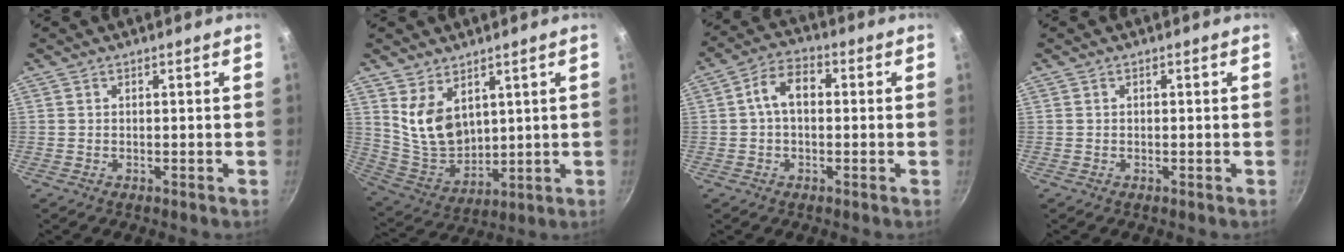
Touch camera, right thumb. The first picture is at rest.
{"total": 10.2, "force": [4.7, 6.4, 6.4], "torque": [-0.096, -0.047, 0.109]}
{"total": 7.1, "force": [0.6, 4.6, 5.4], "torque": [-0.081, 0.024, -0.002]}
{"total": 0.0}